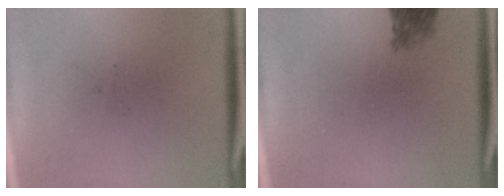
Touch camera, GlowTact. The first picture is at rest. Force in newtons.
{"total": 2.4}